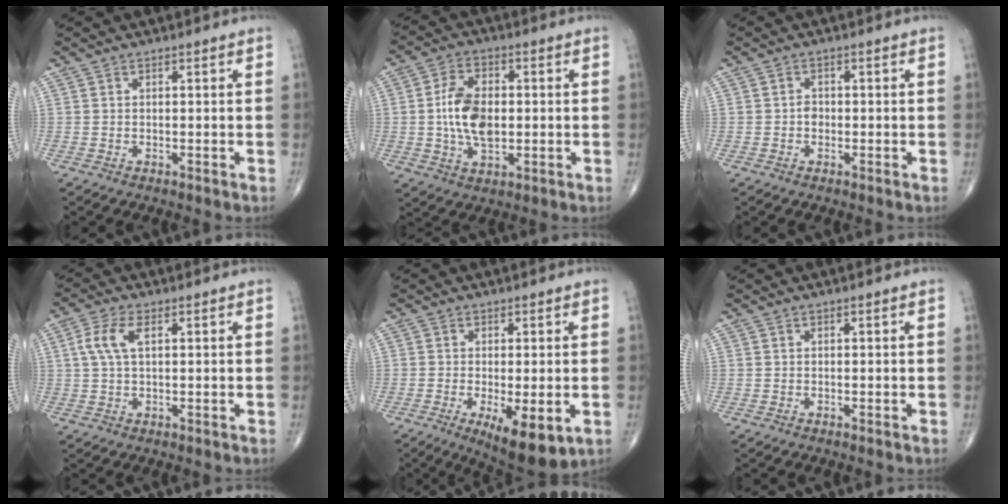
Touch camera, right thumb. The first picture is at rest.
{"total": 10.2, "force": [-0.1, 6.0, 8.2], "torque": [-0.143, 0.004, -0.002]}
{"total": 1.5, "force": [-0.4, 1.3, 0.8], "torque": [-0.003, 0.005, -0.008]}
{"total": 5.3, "force": [1.4, 2.4, 4.5], "torque": [-0.110, 0.012, 0.028]}
{"total": 9.8, "force": [-3.1, 3.3, 8.6], "torque": [-0.129, -0.021, -0.041]}
{"total": 0.0}